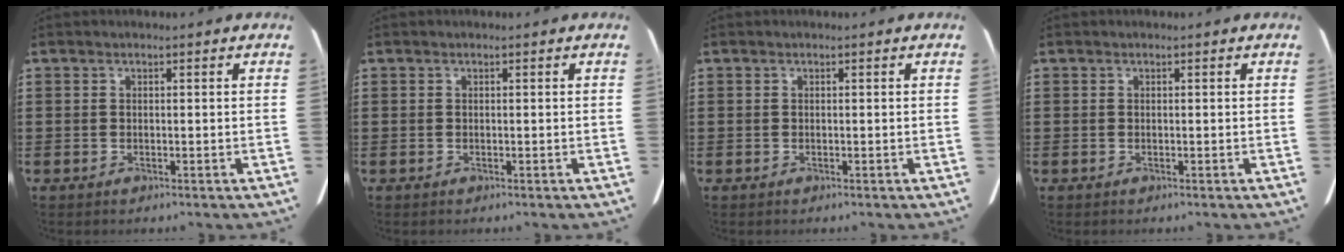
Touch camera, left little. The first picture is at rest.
{"total": 0.0}
{"total": 0.0}
{"total": 0.0}